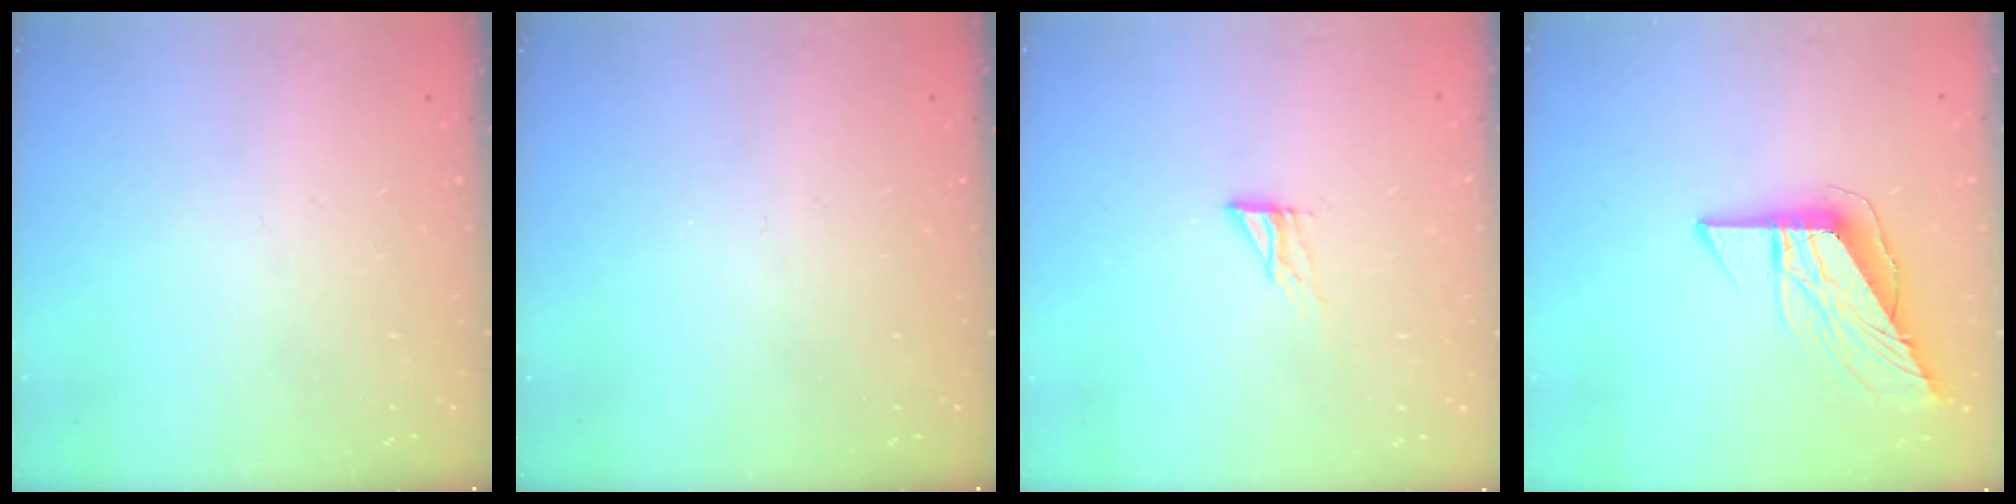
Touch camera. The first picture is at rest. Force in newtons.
{"total": 0.0}
{"total": 4.5, "press": 4.4, "slide": 0.4}
{"total": 10.6, "press": 10.5, "slide": 1.1}